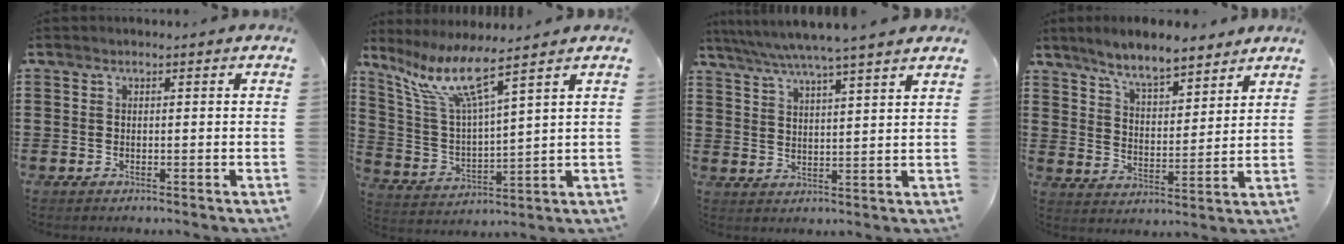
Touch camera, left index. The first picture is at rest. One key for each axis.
{"total": 9.2, "fx": 6.5, "fy": 1.2, "fz": 6.3, "tx": -0.153, "ty": -0.032, "tz": 0.111}
{"total": 5.5, "fx": 4.8, "fy": -0.8, "fz": 2.5, "tx": -0.065, "ty": -0.027, "tz": 0.081}
{"total": 6.8, "fx": 6.1, "fy": 1.2, "fz": 2.8, "tx": -0.077, "ty": -0.021, "tz": 0.108}